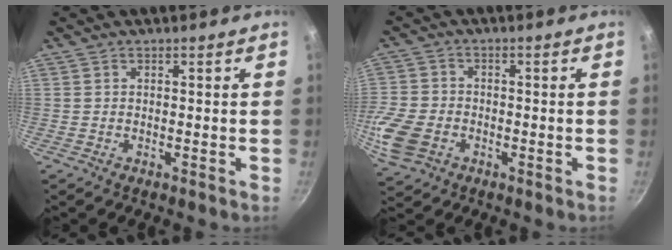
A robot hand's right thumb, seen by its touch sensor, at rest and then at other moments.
{"total": 11.6, "force": [-3.5, 8.9, 6.6], "torque": [-0.158, 0.016, -0.068]}